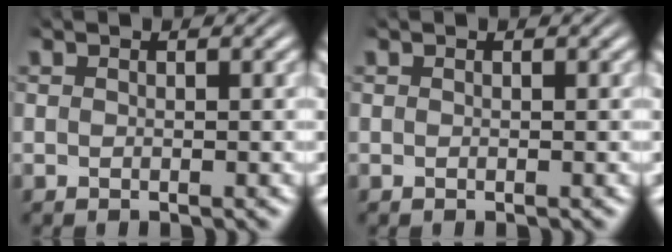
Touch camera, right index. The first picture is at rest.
{"total": 0.0}